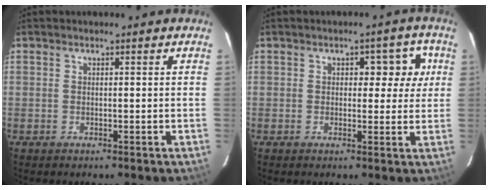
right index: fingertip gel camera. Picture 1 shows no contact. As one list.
[{"total": 5.3, "force": [1.4, 2.9, 4.2], "torque": [-0.035, 0.022, 0.016]}]